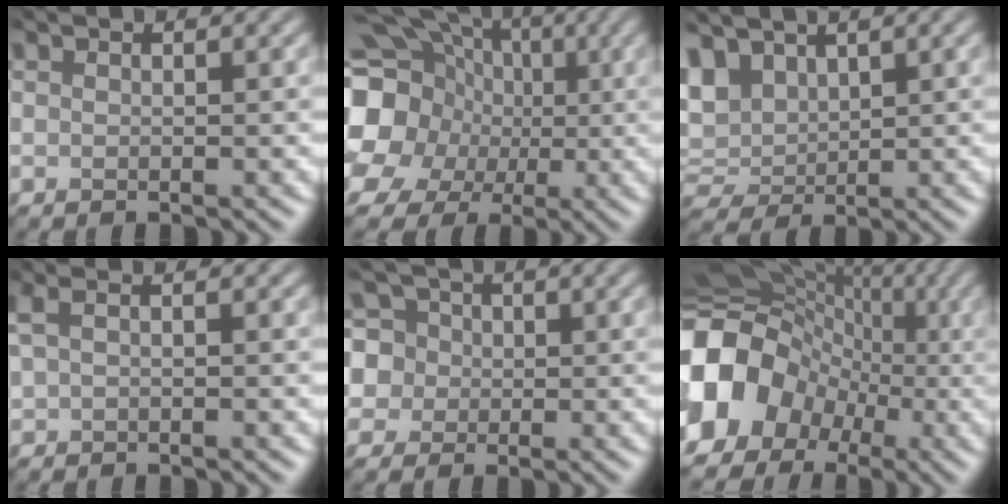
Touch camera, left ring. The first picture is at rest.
{"total": 18.4, "force": [0.1, 16.5, 8.0], "torque": [-0.191, 0.018, -0.023]}
{"total": 4.8, "force": [2.6, 3.0, 2.7], "torque": [-0.079, 0.006, 0.057]}
{"total": 1.5, "force": [0.4, 0.6, 1.3], "torque": [-0.031, 0.007, 0.014]}
{"total": 7.4, "force": [2.8, 6.2, 2.8], "torque": [-0.068, 0.031, 0.028]}
{"total": 14.7, "force": [-3.8, 12.7, 6.4], "torque": [-0.147, -0.006, -0.098]}